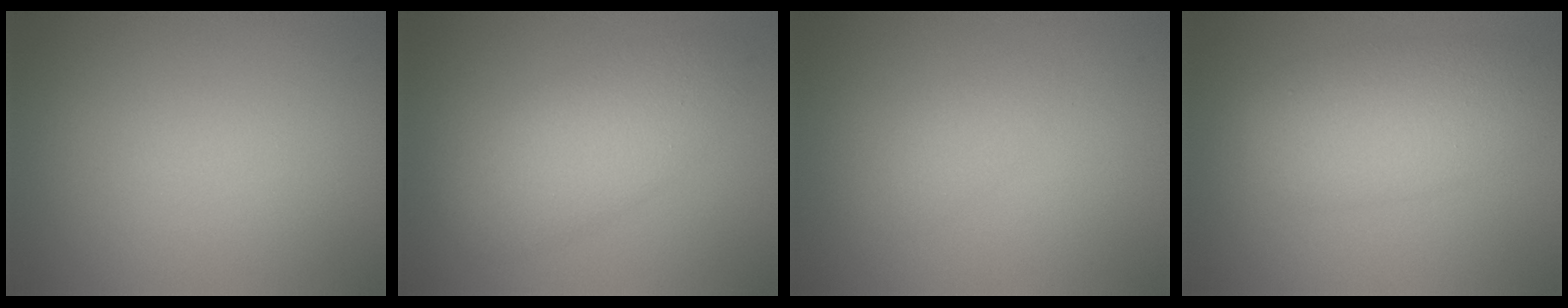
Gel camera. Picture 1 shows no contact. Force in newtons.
{"total": 4.8, "press": 4.8, "slide": 0.1}
{"total": 1.4, "press": 1.4, "slide": 0.1}
{"total": 5.7, "press": 5.7, "slide": 0.3}